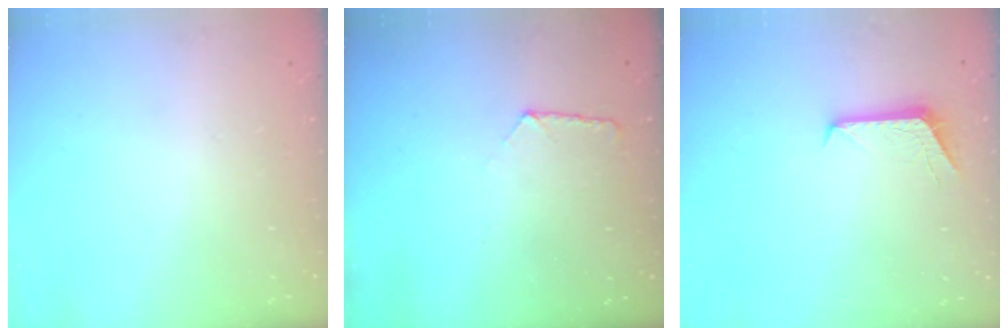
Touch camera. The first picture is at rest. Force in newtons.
{"total": 5.5, "press": 5.4, "slide": 0.5}
{"total": 6.7, "press": 6.7, "slide": 0.5}